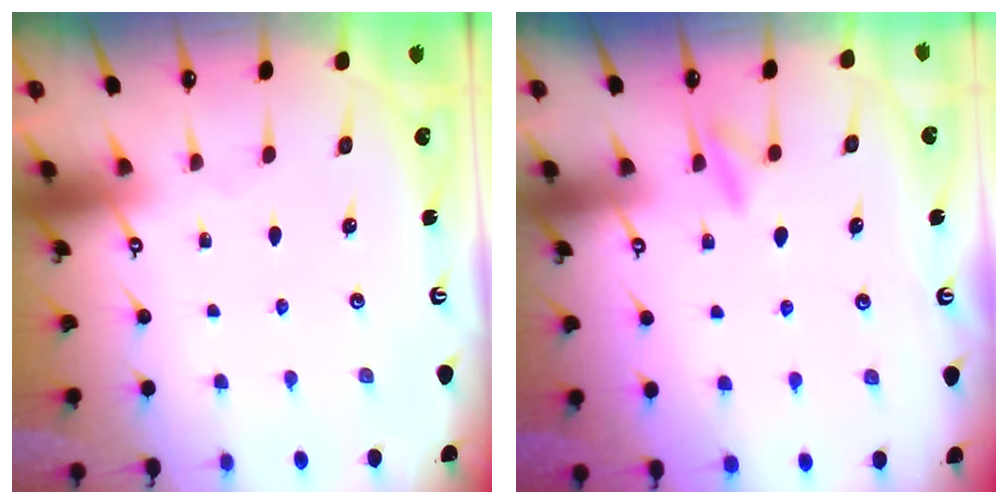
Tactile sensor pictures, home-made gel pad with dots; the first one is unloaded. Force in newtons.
{"total": 7.8, "press": 7.7, "slide": 0.8}